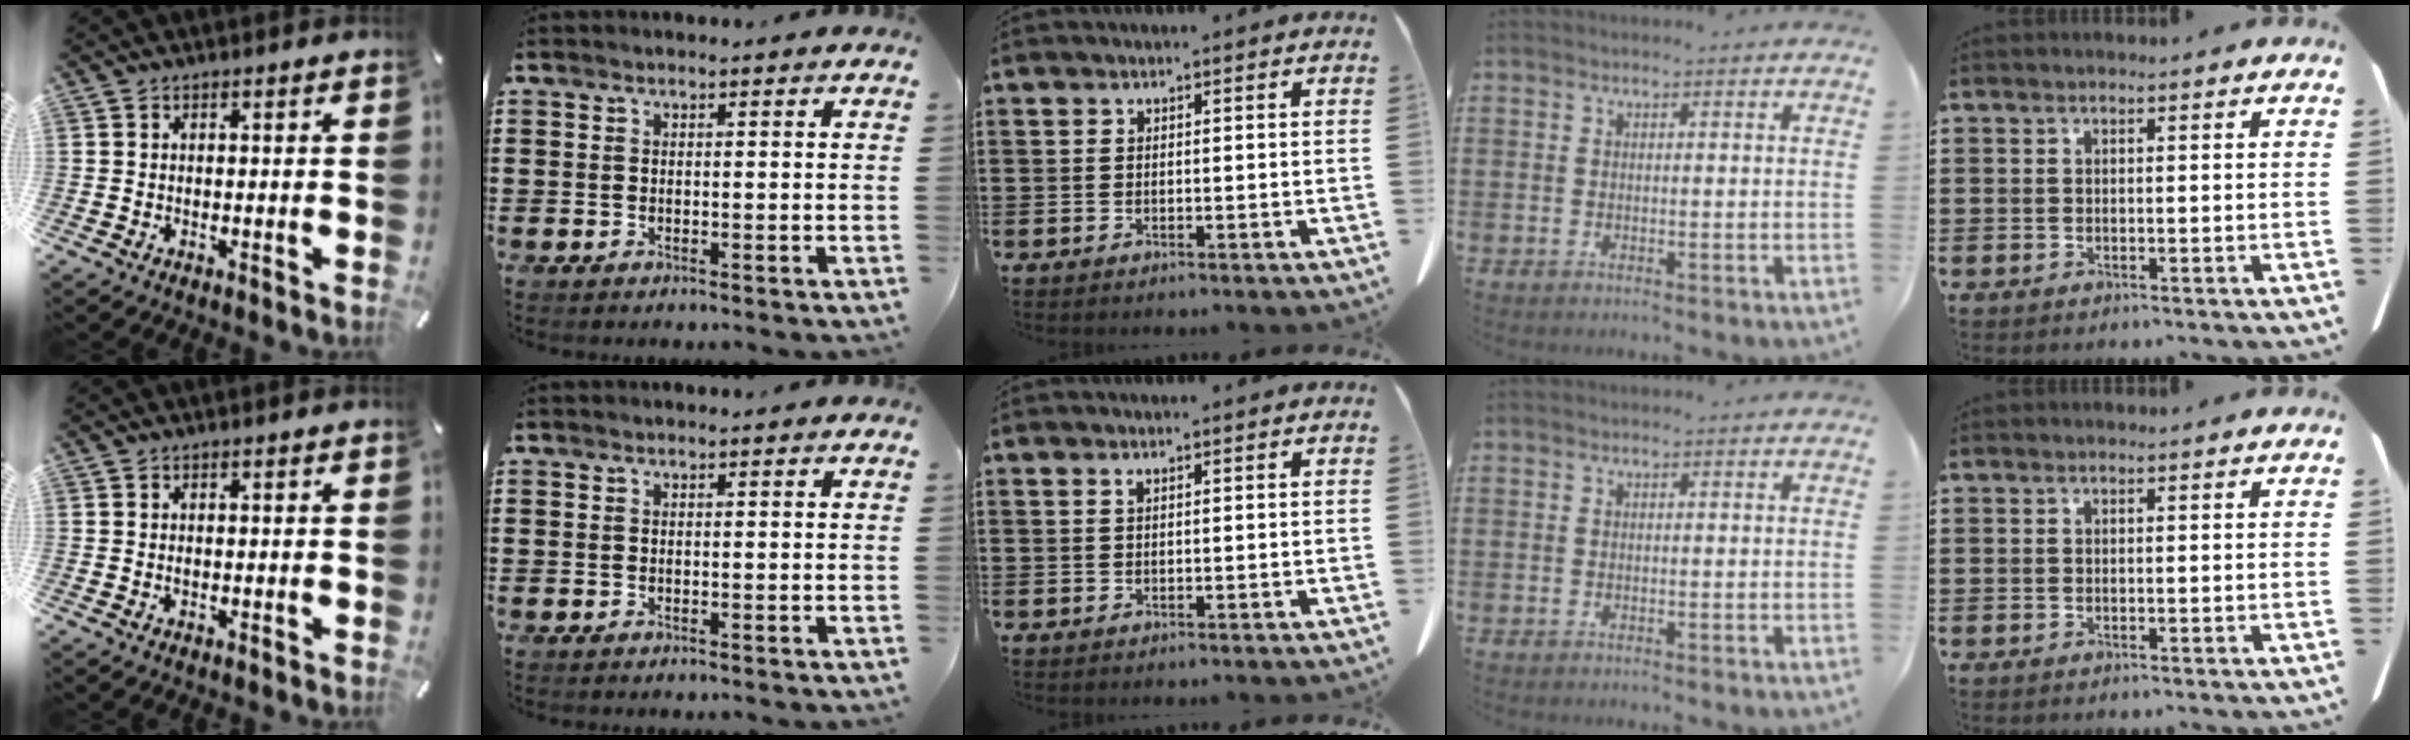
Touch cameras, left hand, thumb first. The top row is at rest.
{"thumb": {"total": 0.6, "force": [0.0, 0.3, 0.4], "torque": [-0.009, -0.001, 0.000]}, "middle": {"total": 0.7, "force": [0.4, 0.1, 0.6], "torque": [-0.014, -0.002, 0.009]}}